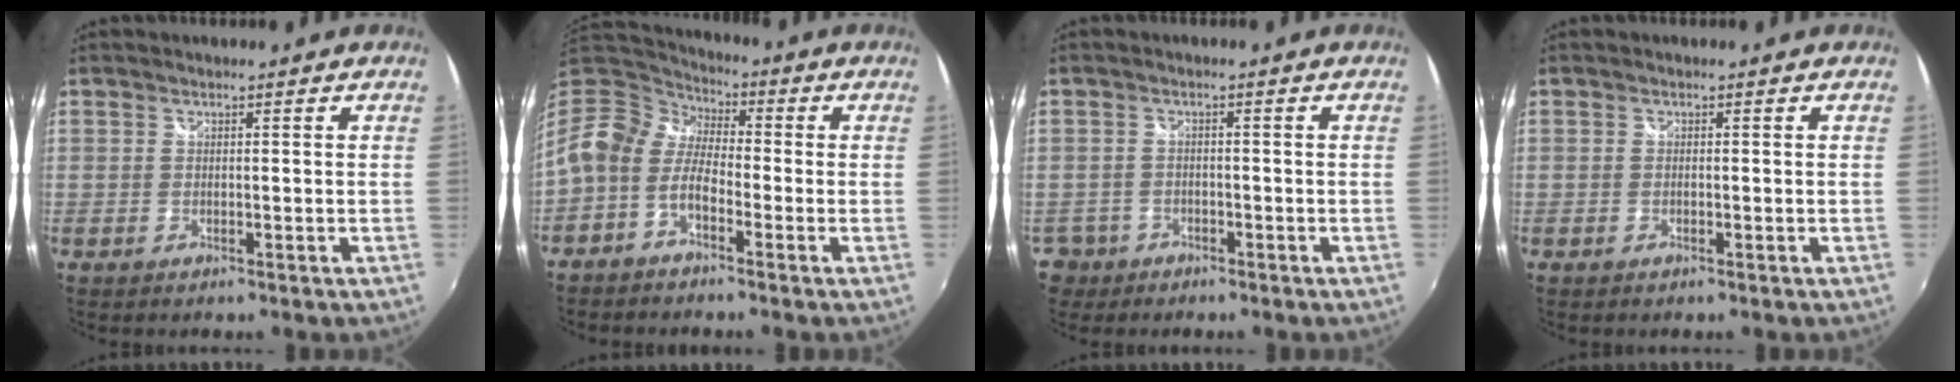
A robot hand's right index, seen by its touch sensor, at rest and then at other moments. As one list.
[{"total": 11.4, "force": [-2.3, 7.7, 8.1], "torque": [-0.172, 0.018, -0.057]}, {"total": 4.1, "force": [-2.0, 3.5, 0.3], "torque": [-0.020, 0.010, -0.034]}, {"total": 0.0}]